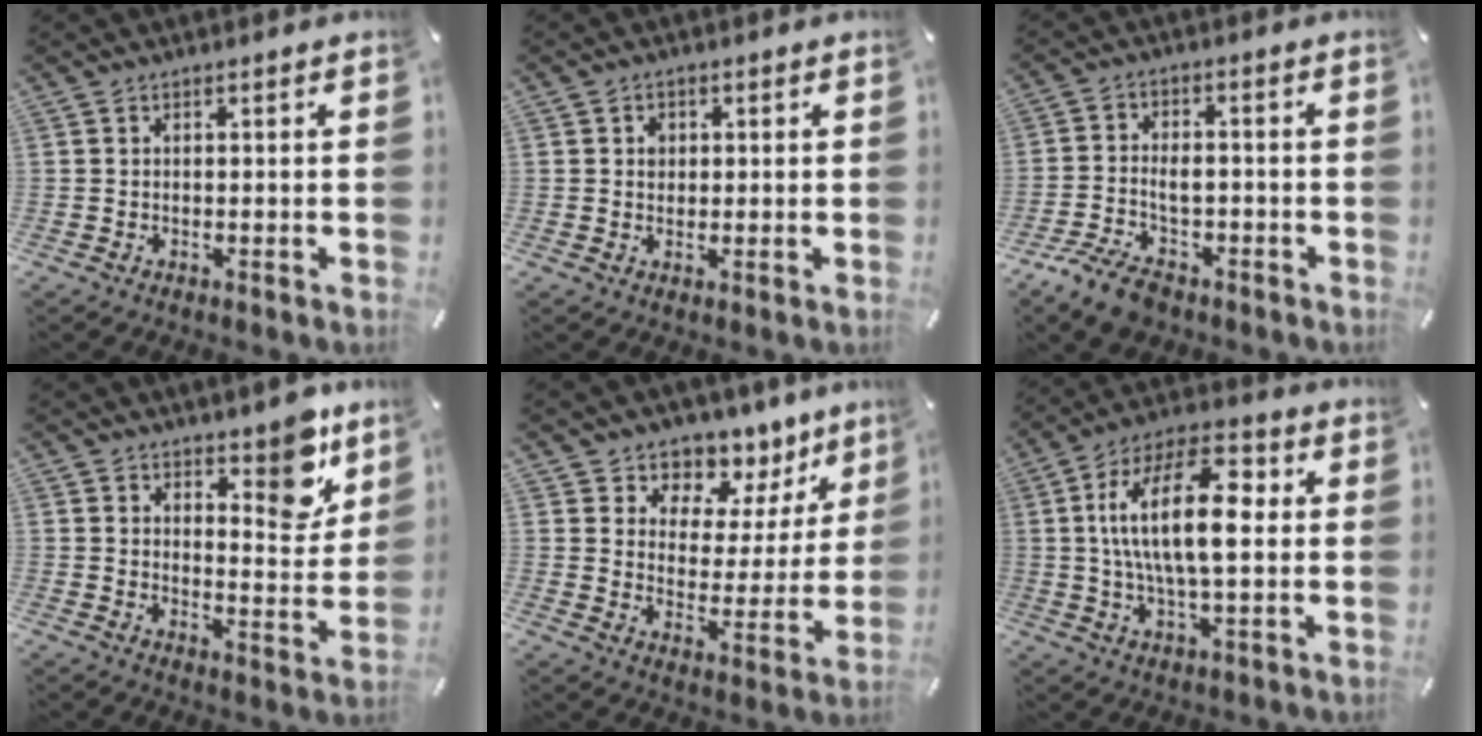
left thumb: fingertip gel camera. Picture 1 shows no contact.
{"total": 2.2, "force": [0.3, 2.0, 0.8], "torque": [-0.003, 0.001, 0.000]}
{"total": 7.8, "force": [-3.1, 5.4, 4.6], "torque": [-0.088, 0.017, -0.056]}
{"total": 10.1, "force": [6.8, 5.0, 5.6], "torque": [-0.051, -0.052, 0.112]}
{"total": 8.3, "force": [5.9, 5.8, 0.4], "torque": [-0.002, -0.069, 0.104]}
{"total": 18.2, "force": [2.5, 8.1, 16.1], "torque": [-0.310, 0.002, 0.036]}